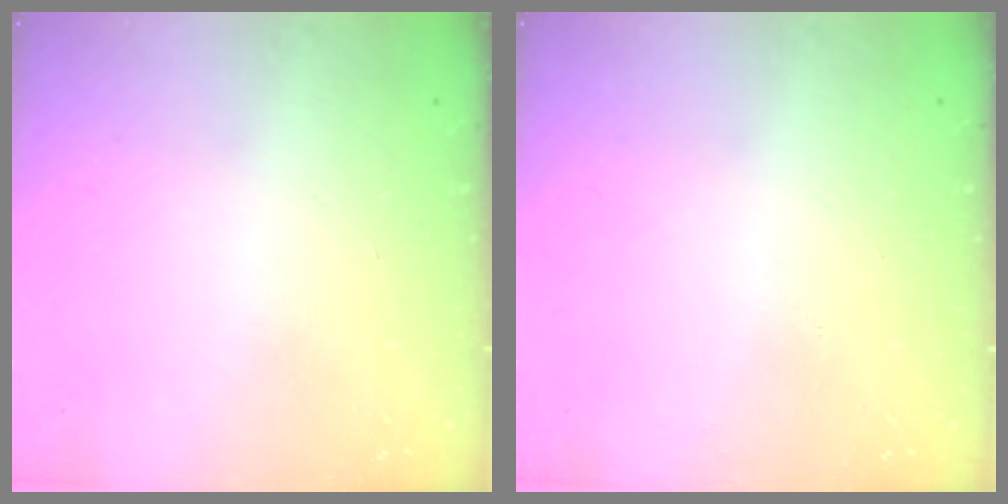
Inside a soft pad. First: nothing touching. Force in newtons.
{"total": 0.0}